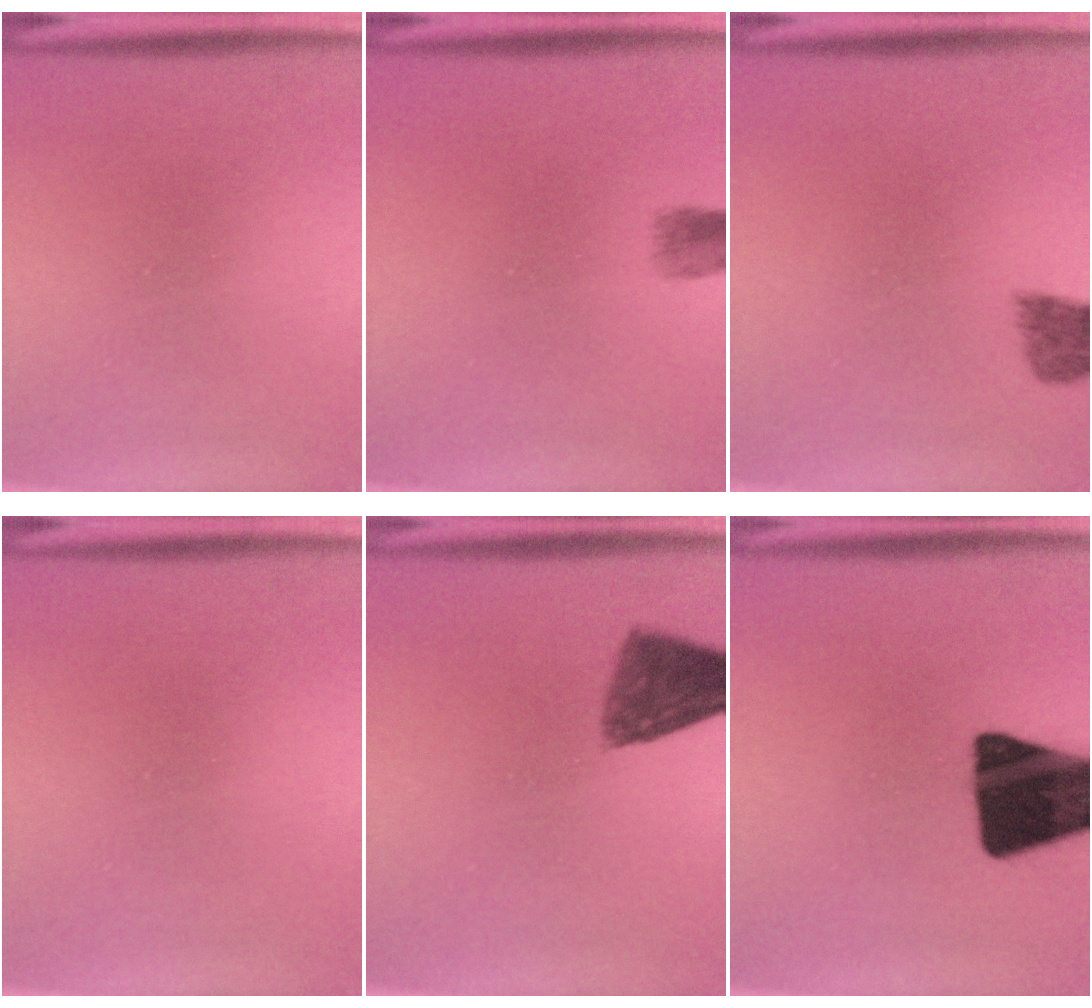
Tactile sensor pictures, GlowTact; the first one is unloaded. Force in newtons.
{"total": 1.3}
{"total": 1.9}
{"total": 0.0}
{"total": 7.9}
{"total": 18.8}